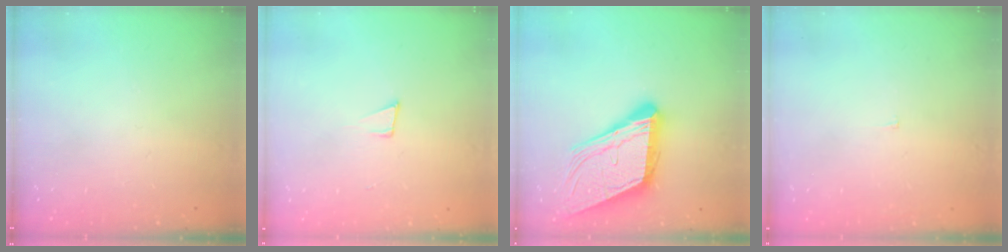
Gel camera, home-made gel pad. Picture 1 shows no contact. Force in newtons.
{"total": 4.8, "press": 3.6, "slide": 3.2}
{"total": 20.4, "press": 20.0, "slide": 3.9}
{"total": 1.9, "press": 1.9, "slide": 0.1}